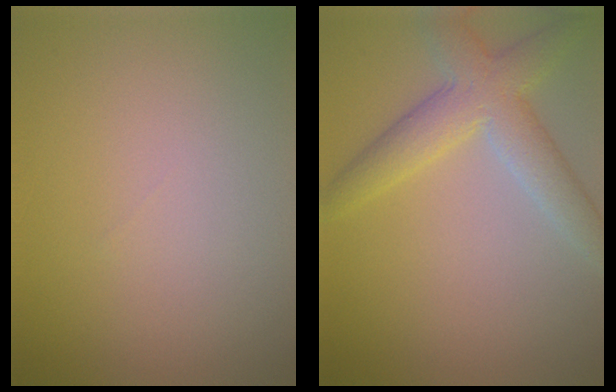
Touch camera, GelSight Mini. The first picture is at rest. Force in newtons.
{"total": 5.1, "press": 5.1, "slide": 0.4}